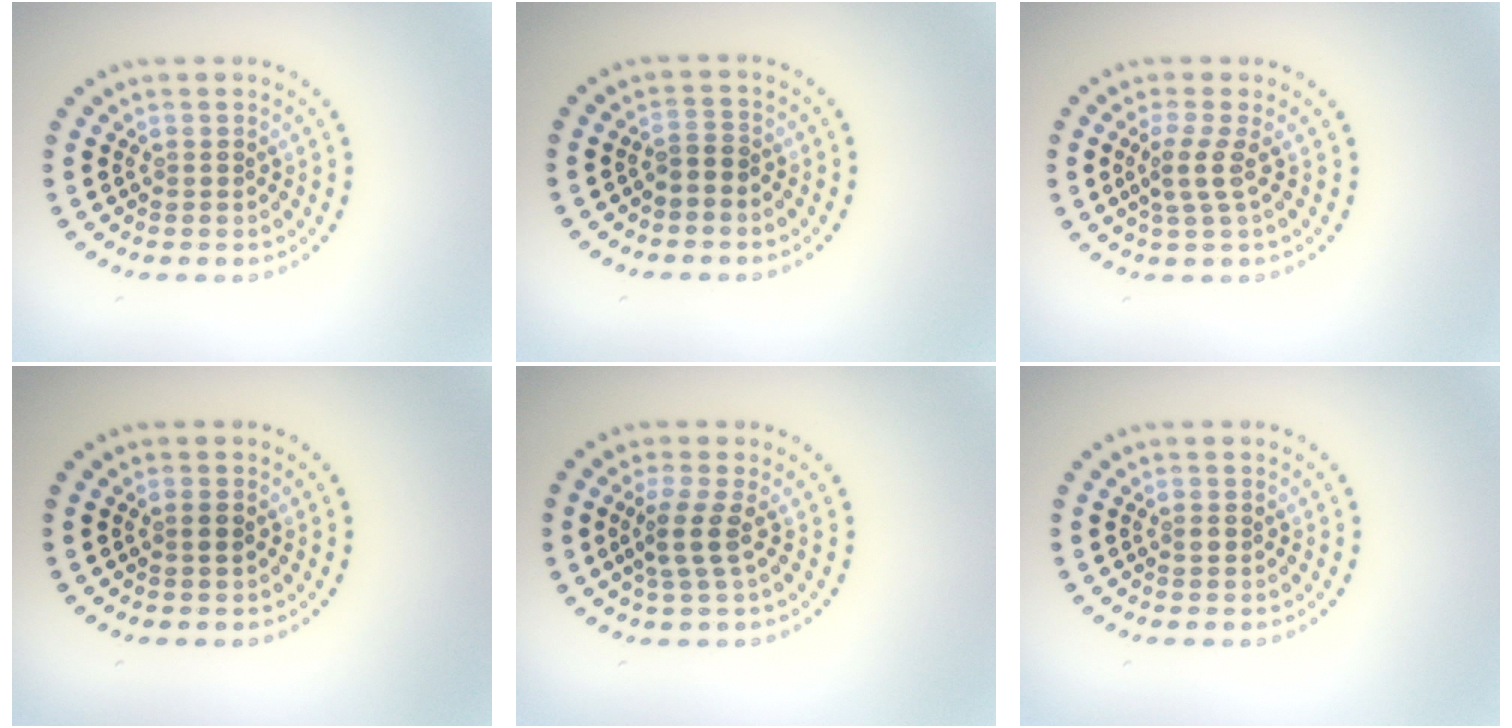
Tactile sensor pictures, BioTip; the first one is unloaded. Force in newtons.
{"total": 1.2, "press": 1.0, "slide": 0.8}
{"total": 2.2, "press": 1.6, "slide": 1.4}
{"total": 0.8, "press": 0.8, "slide": 0.2}
{"total": 2.7, "press": 2.1, "slide": 1.6}
{"total": 0.6, "press": 0.6, "slide": 0.3}